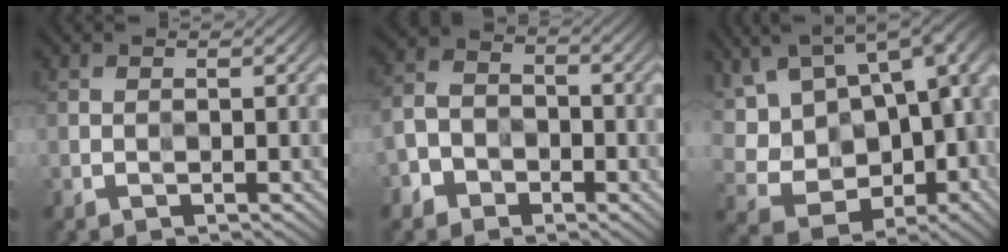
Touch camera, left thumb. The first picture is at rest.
{"total": 5.0, "force": [-2.8, 3.7, 1.7], "torque": [-0.039, 0.002, -0.068]}
{"total": 17.2, "force": [2.8, 11.2, 12.8], "torque": [-0.232, 0.009, 0.087]}